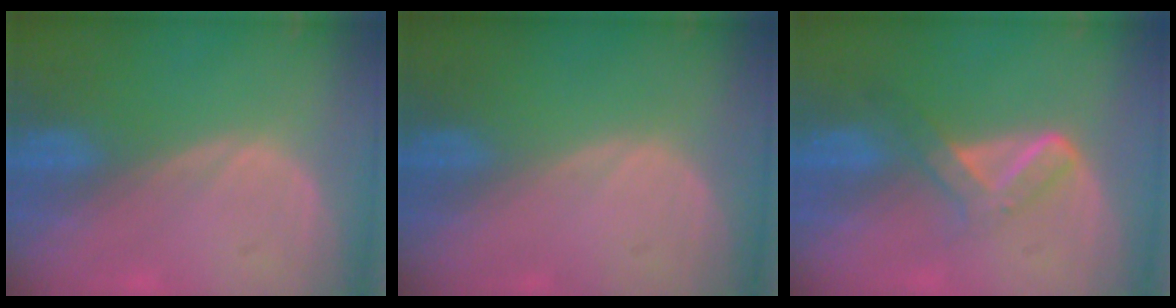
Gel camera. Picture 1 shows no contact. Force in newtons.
{"total": 0.0}
{"total": 5.5, "press": 4.7, "slide": 2.8}